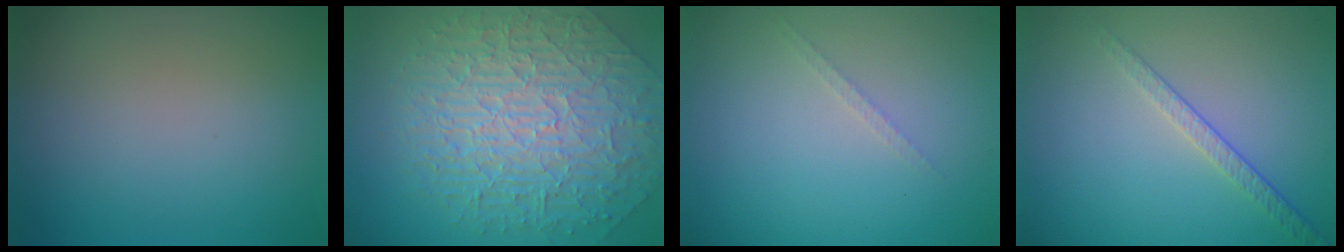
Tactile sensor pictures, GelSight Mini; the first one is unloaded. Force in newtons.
{"total": 8.8, "press": 6.6, "slide": 5.8}
{"total": 0.8, "press": 0.8, "slide": 0.0}
{"total": 1.9, "press": 1.4, "slide": 1.3}